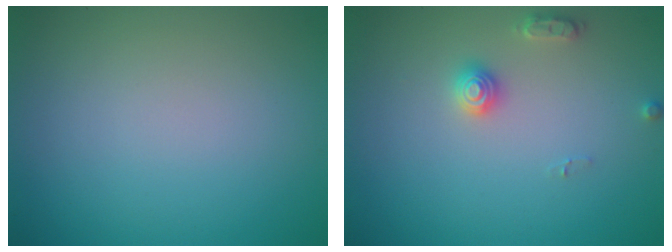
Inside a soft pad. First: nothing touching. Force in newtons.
{"total": 2.0, "press": 2.0, "slide": 0.3}